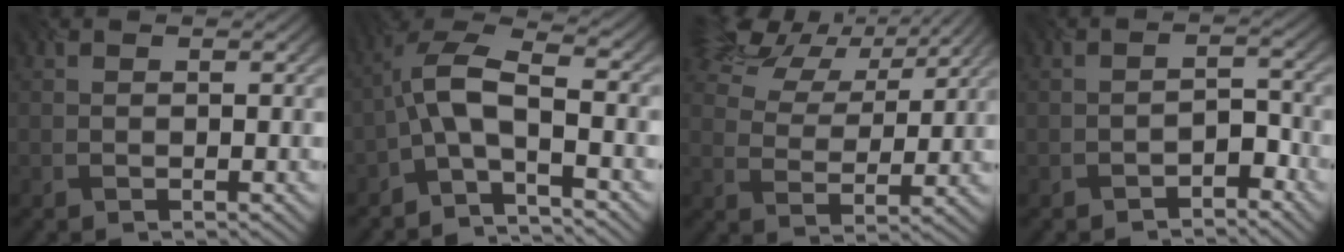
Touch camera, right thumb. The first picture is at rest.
{"total": 7.9, "force": [-3.3, 2.8, 6.6], "torque": [-0.128, 0.019, -0.067]}
{"total": 8.1, "force": [6.5, 3.5, 3.4], "torque": [-0.080, 0.016, 0.128]}
{"total": 2.8, "force": [-2.7, 0.8, 0.5], "torque": [-0.003, 0.012, -0.037]}